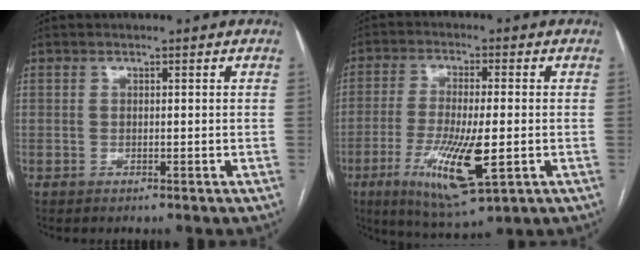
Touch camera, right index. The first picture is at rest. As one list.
[{"total": 12.4, "force": [-3.7, 2.3, 11.6], "torque": [-0.220, -0.027, -0.057]}]